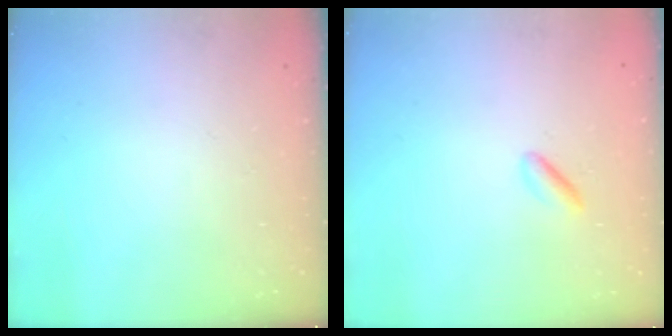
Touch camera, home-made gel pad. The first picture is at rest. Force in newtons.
{"total": 1.6, "press": 1.4, "slide": 0.7}